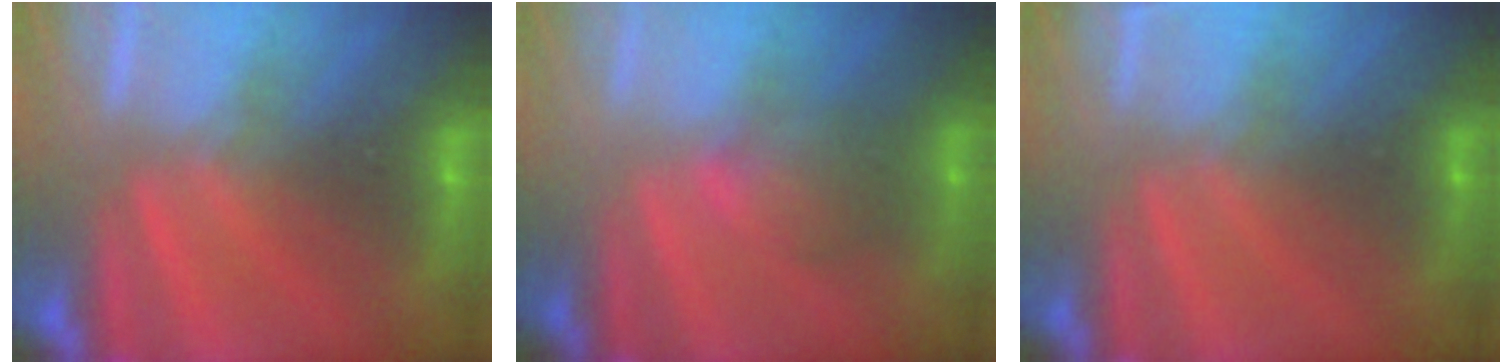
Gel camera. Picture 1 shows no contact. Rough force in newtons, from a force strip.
{"total": 2.0}
{"total": 2.4}